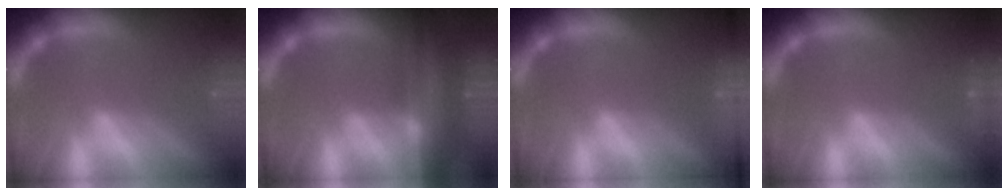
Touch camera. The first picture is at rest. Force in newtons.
{"total": 9.5}
{"total": 6.5}
{"total": 0.9}